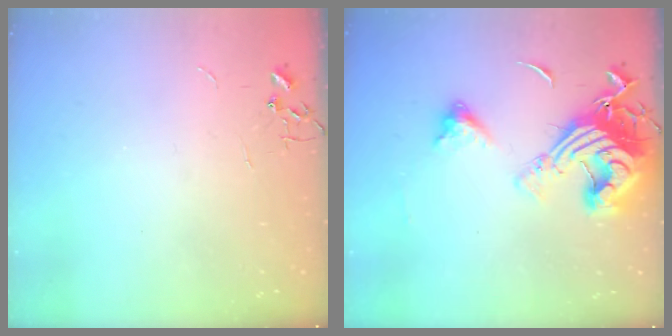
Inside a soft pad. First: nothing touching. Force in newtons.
{"total": 18.4, "press": 18.3, "slide": 2.0}